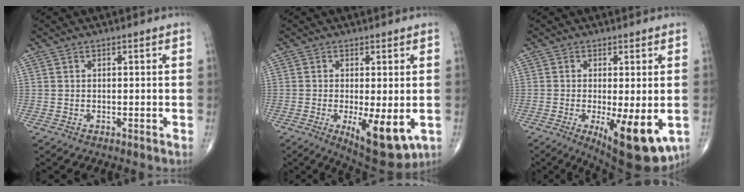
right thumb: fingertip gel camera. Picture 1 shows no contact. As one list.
[{"total": 10.8, "force": [-2.8, 3.7, 9.8], "torque": [-0.141, -0.024, -0.032]}, {"total": 13.0, "force": [-3.7, 4.1, 11.8], "torque": [-0.159, -0.024, -0.043]}]